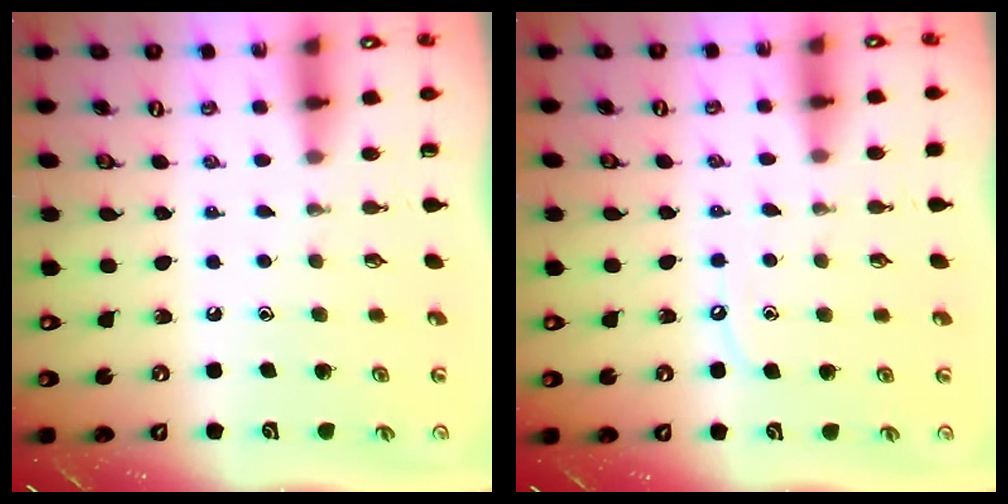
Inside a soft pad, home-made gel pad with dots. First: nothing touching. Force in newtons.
{"total": 4.9, "press": 4.9, "slide": 0.5}